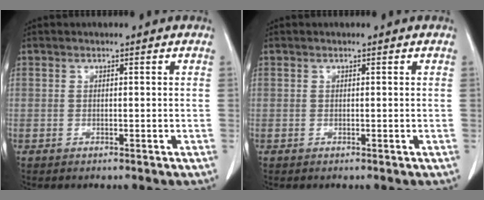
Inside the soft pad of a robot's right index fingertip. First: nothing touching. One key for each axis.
{"total": 0.0}